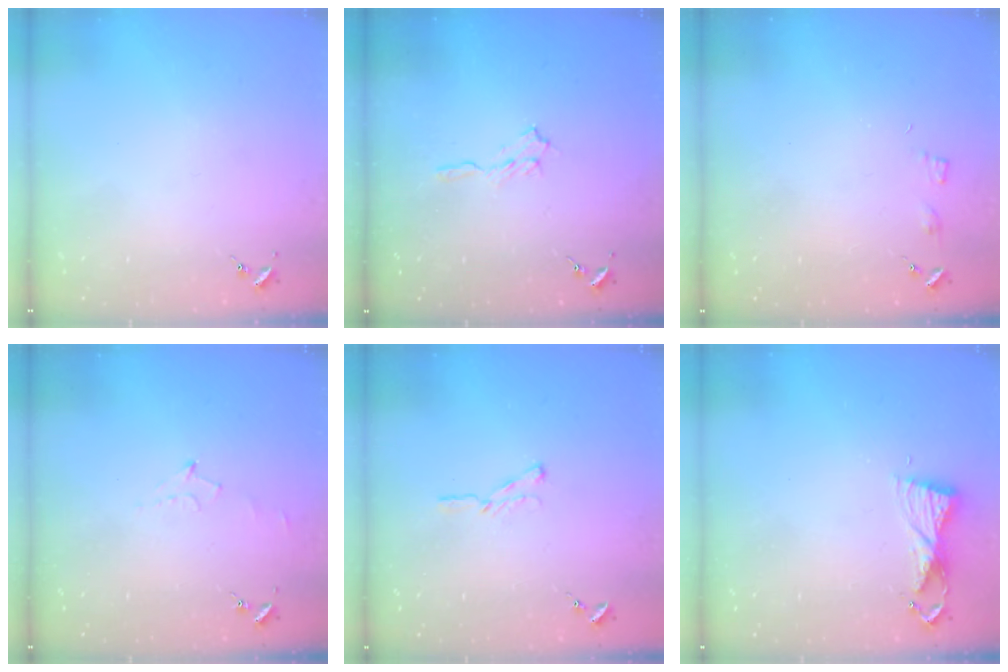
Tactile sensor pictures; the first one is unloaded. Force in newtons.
{"total": 5.8, "press": 5.7, "slide": 0.6}
{"total": 3.6, "press": 3.6, "slide": 0.5}
{"total": 5.2, "press": 5.2, "slide": 0.6}
{"total": 4.4, "press": 4.4, "slide": 0.5}
{"total": 6.2, "press": 6.1, "slide": 0.6}